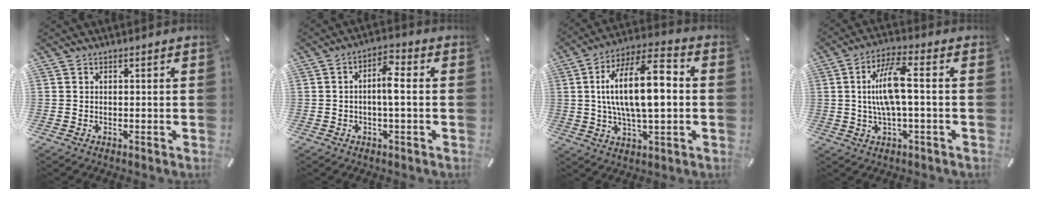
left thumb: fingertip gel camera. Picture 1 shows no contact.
{"total": 6.3, "force": [-0.5, 2.4, 5.9], "torque": [-0.104, 0.011, -0.012]}
{"total": 18.3, "force": [1.2, 7.6, 16.6], "torque": [-0.303, 0.007, 0.017]}
{"total": 10.2, "force": [0.4, 2.9, 9.8], "torque": [-0.203, -0.001, 0.000]}